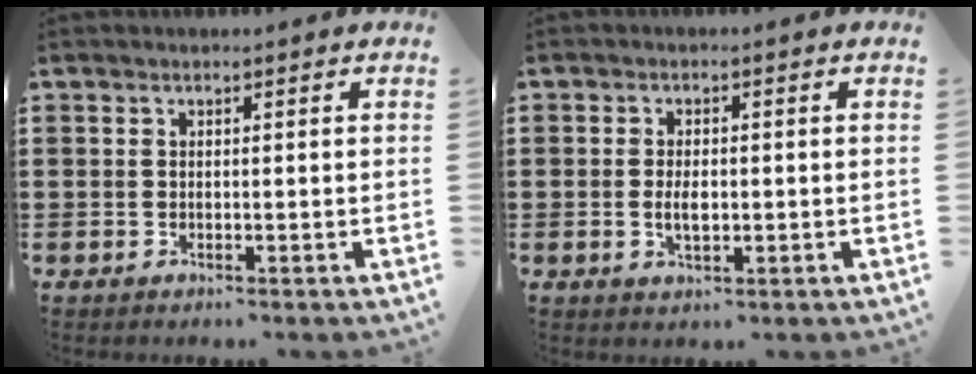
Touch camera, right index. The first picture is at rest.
{"total": 3.1, "force": [-0.3, 1.4, 2.8], "torque": [-0.051, 0.003, -0.005]}